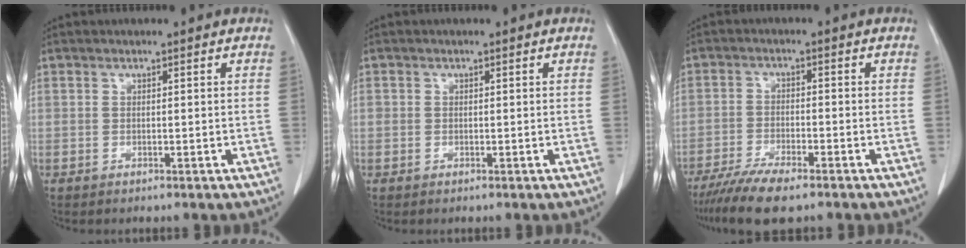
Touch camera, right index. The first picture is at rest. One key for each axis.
{"total": 0.7, "fx": 0.0, "fy": 0.7, "fz": 0.1, "tx": 0.005, "ty": 0.008, "tz": 0.000}
{"total": 7.8, "fx": -6.1, "fy": 1.2, "fz": 4.8, "tx": -0.084, "ty": -0.019, "tz": -0.104}